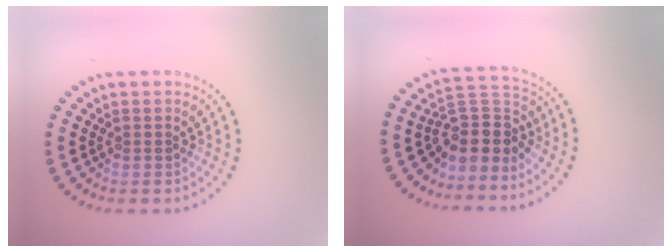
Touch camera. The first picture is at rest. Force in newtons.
{"total": 4.1, "press": 3.1, "slide": 2.6}